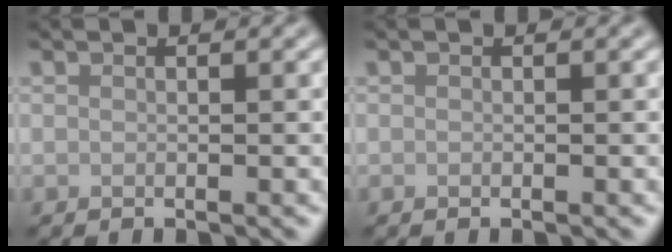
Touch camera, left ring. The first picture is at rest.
{"total": 0.0}